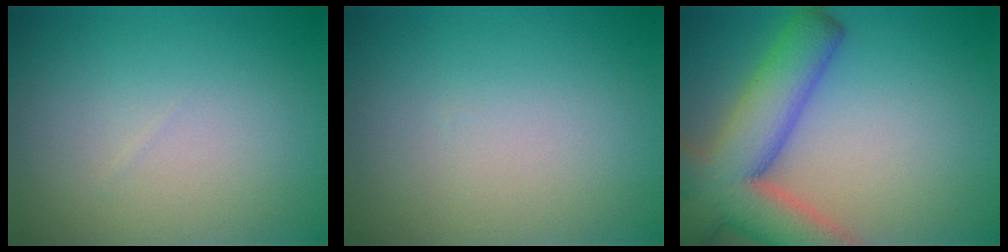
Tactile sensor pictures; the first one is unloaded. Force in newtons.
{"total": 0.0}
{"total": 9.6, "press": 9.5, "slide": 0.6}